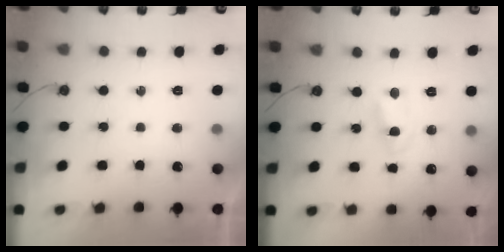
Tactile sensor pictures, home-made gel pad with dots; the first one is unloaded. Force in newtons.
{"total": 1.8, "press": 1.8, "slide": 0.3}